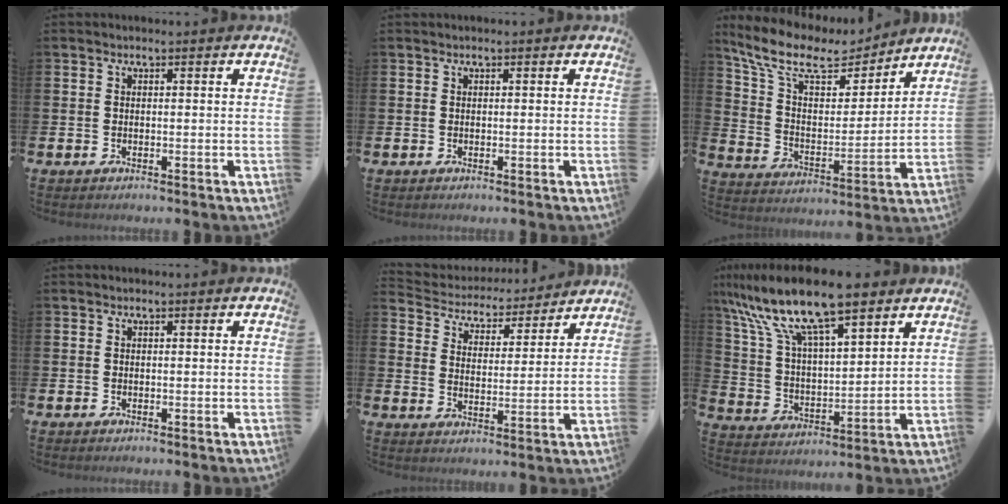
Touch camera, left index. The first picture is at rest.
{"total": 0.0}
{"total": 11.1, "force": [9.2, 4.2, 4.5], "torque": [-0.123, -0.055, 0.157]}
{"total": 0.0}
{"total": 4.7, "force": [4.5, 1.4, -0.1], "torque": [-0.027, -0.044, 0.073]}
{"total": 13.2, "force": [10.7, 2.8, 7.2], "torque": [-0.178, -0.043, 0.191]}